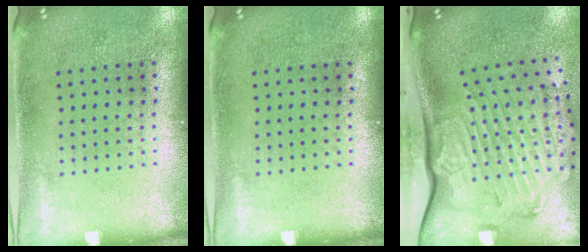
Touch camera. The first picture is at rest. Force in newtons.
{"total": 0.0}
{"total": 3.6, "press": 2.3, "slide": 2.7}